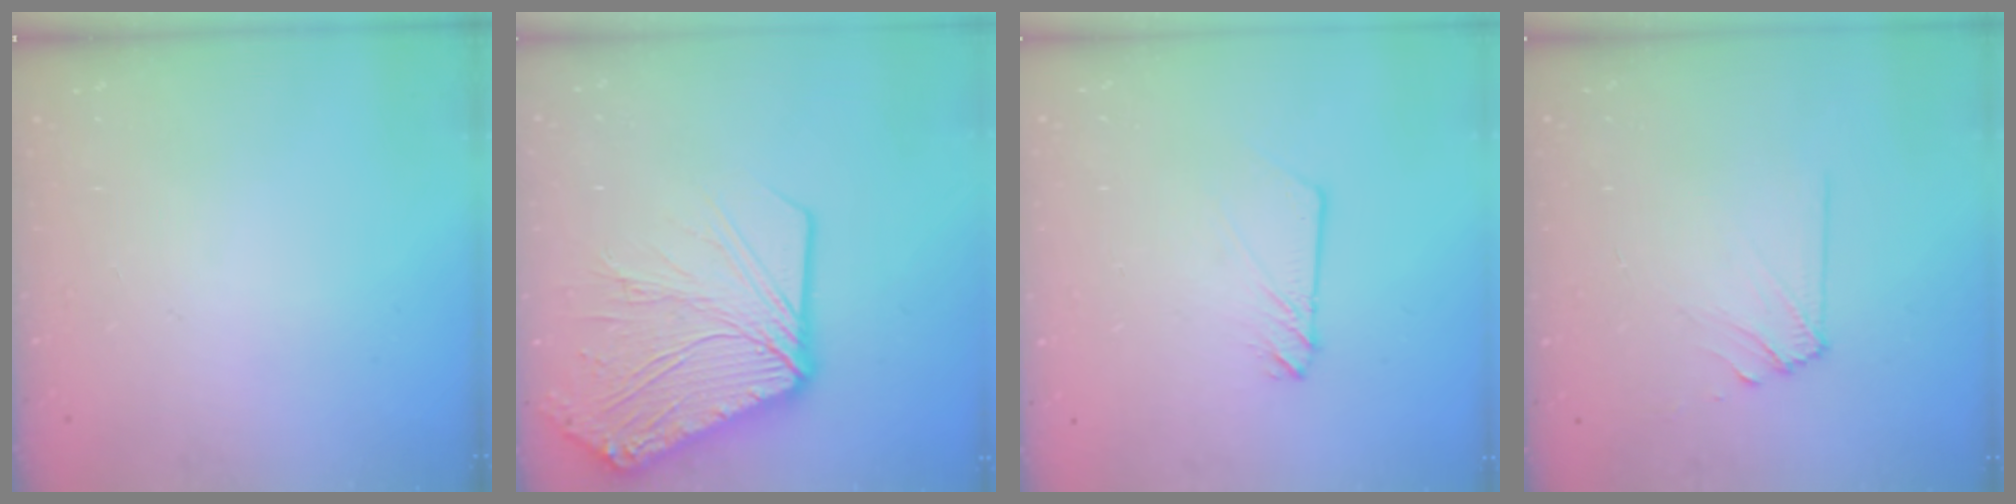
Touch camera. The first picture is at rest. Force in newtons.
{"total": 21.3, "press": 21.2, "slide": 2.4}
{"total": 2.9, "press": 2.9, "slide": 0.4}
{"total": 6.2, "press": 6.2, "slide": 0.9}